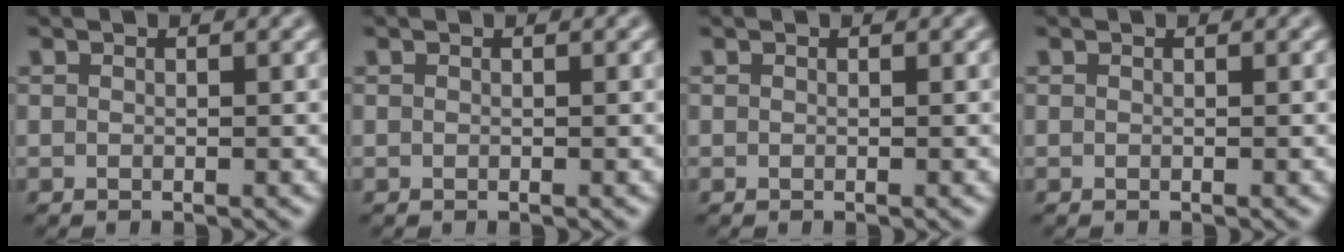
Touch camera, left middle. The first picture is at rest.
{"total": 0.0}
{"total": 0.0}
{"total": 0.0}